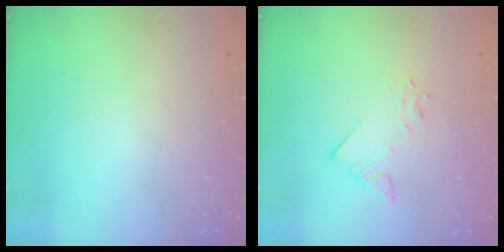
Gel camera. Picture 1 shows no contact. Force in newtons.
{"total": 3.0, "press": 3.0, "slide": 0.3}